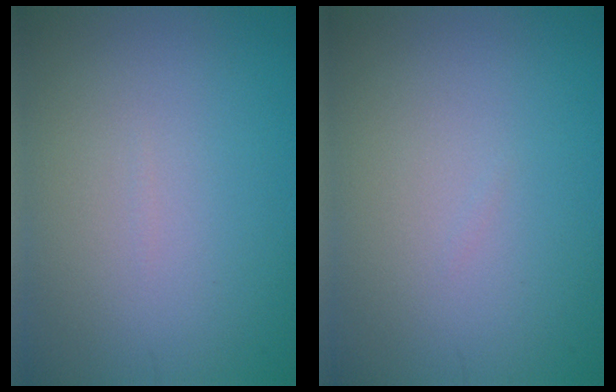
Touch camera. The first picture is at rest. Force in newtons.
{"total": 0.0}